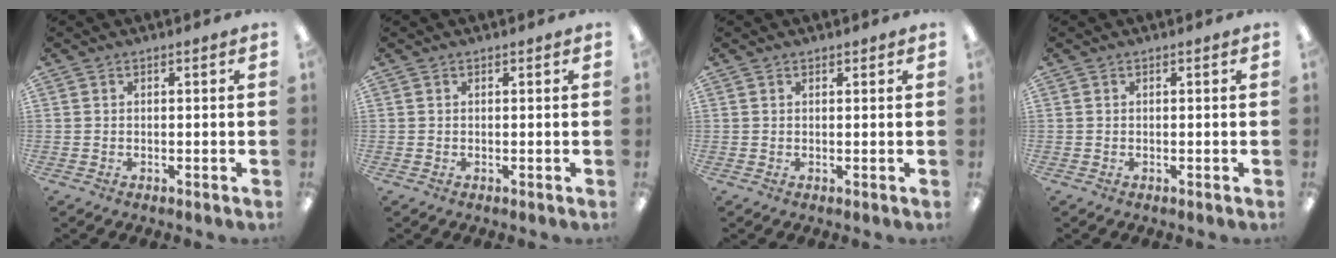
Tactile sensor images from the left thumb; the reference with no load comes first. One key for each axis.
{"total": 0.0}
{"total": 0.7, "fx": 0.6, "fy": 0.4, "fz": 0.1, "tx": -0.002, "ty": 0.001, "tz": 0.011}
{"total": 0.0}